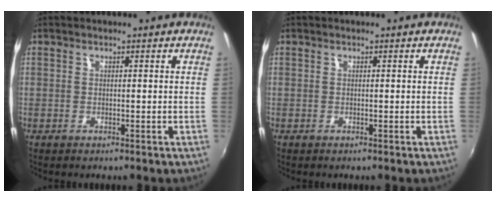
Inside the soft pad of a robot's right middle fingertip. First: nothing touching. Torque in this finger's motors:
{"motor_torque": [0.10, -0.05, 0.04, 0.00]}